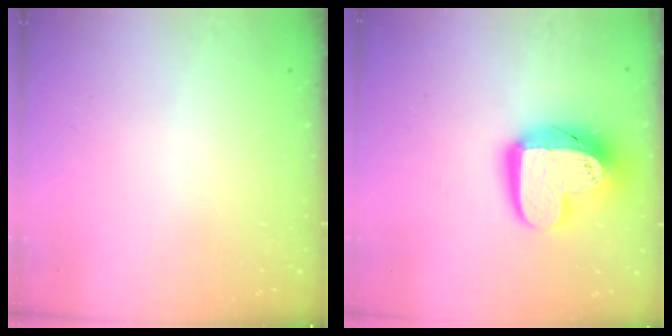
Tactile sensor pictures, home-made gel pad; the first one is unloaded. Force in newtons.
{"total": 18.0, "press": 17.9, "slide": 1.2}